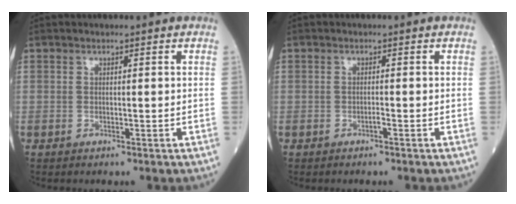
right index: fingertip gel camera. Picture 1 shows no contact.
{"total": 0.8, "force": [-0.6, -0.3, 0.4], "torque": [-0.007, 0.000, -0.013]}